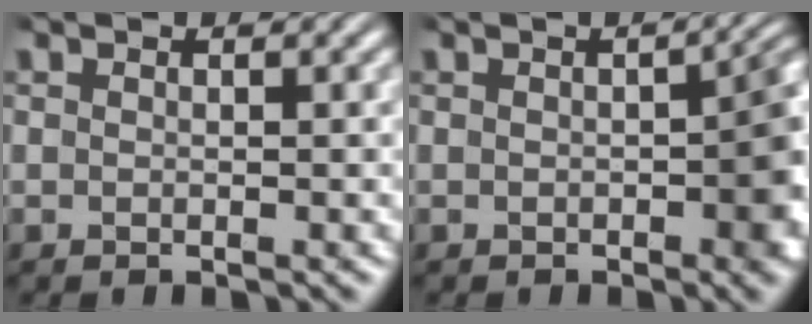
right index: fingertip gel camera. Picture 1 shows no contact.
{"total": 4.8, "force": [-0.8, 2.0, 4.2], "torque": [-0.041, -0.003, -0.011]}